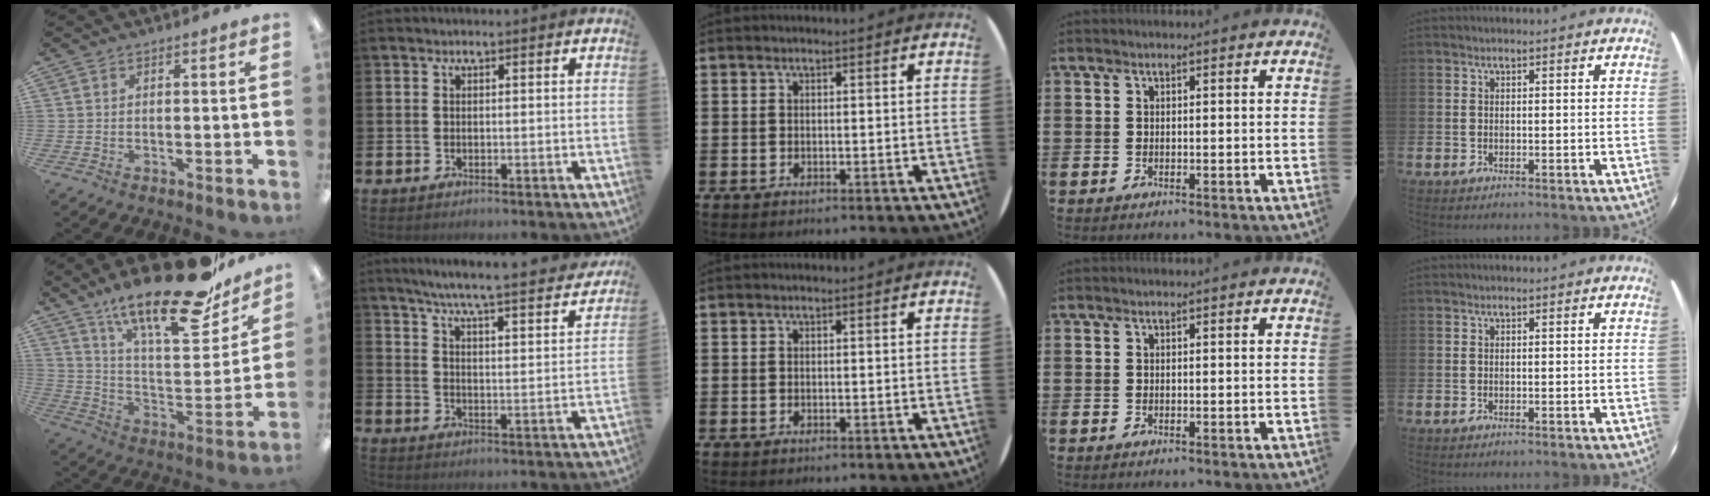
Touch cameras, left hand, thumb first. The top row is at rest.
{"thumb": {"total": 25.6, "force": [18.7, 7.6, 15.7], "torque": [-0.238, -0.120, 0.306]}, "index": {"total": 6.6, "force": [6.1, -0.1, 2.5], "torque": [-0.065, -0.052, 0.102]}}